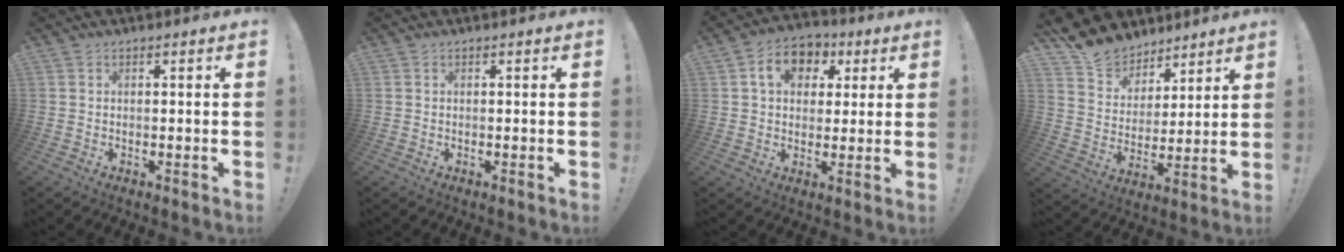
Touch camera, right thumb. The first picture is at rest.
{"total": 0.0}
{"total": 10.2, "force": [3.2, 8.0, 5.5], "torque": [-0.081, 0.001, 0.062]}
{"total": 11.7, "force": [9.5, 6.8, 1.4], "torque": [-0.037, -0.079, 0.185]}